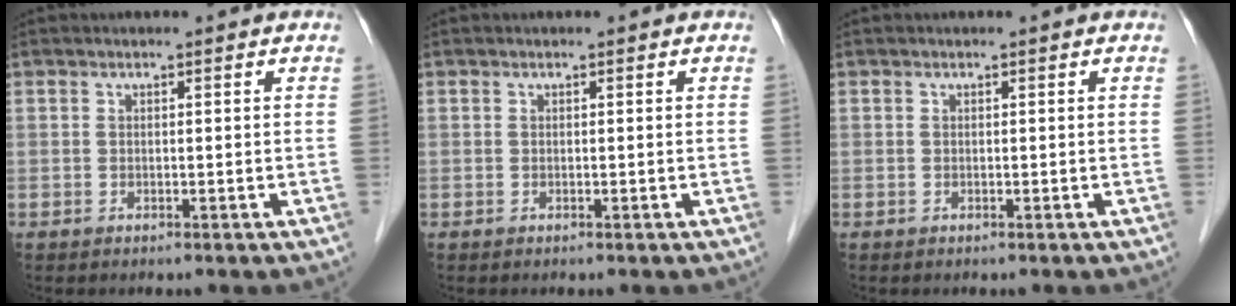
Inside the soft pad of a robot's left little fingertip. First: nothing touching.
{"total": 0.0}
{"total": 0.0}